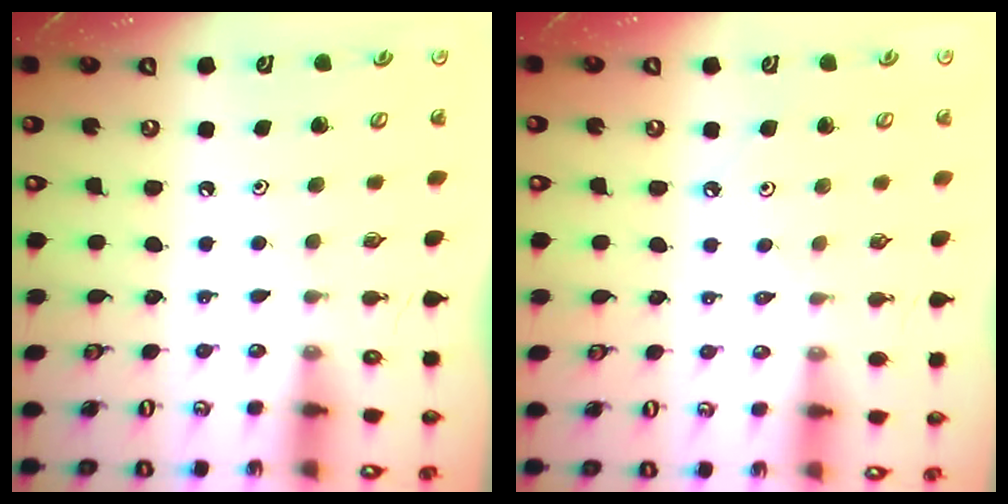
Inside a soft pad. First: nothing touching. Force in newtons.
{"total": 1.8, "press": 1.8, "slide": 0.2}